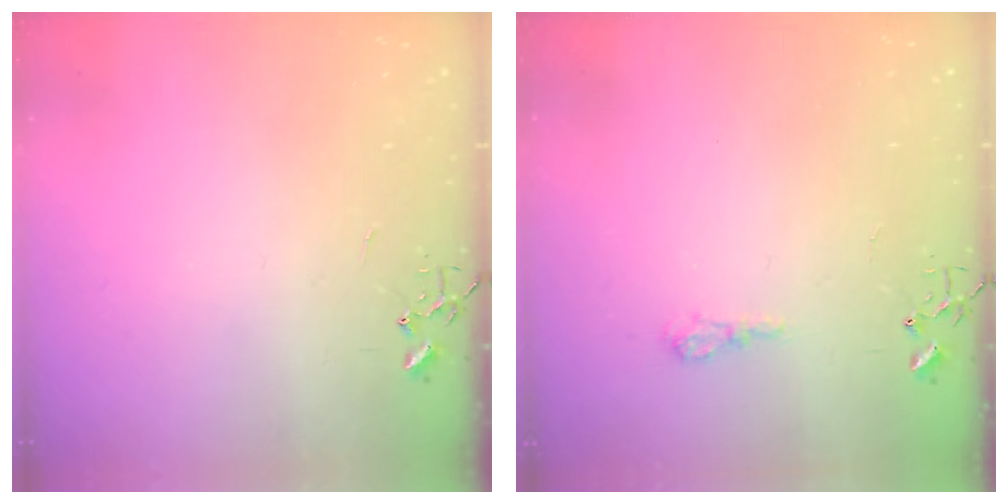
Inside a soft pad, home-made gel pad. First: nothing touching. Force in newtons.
{"total": 6.5, "press": 6.5, "slide": 0.7}